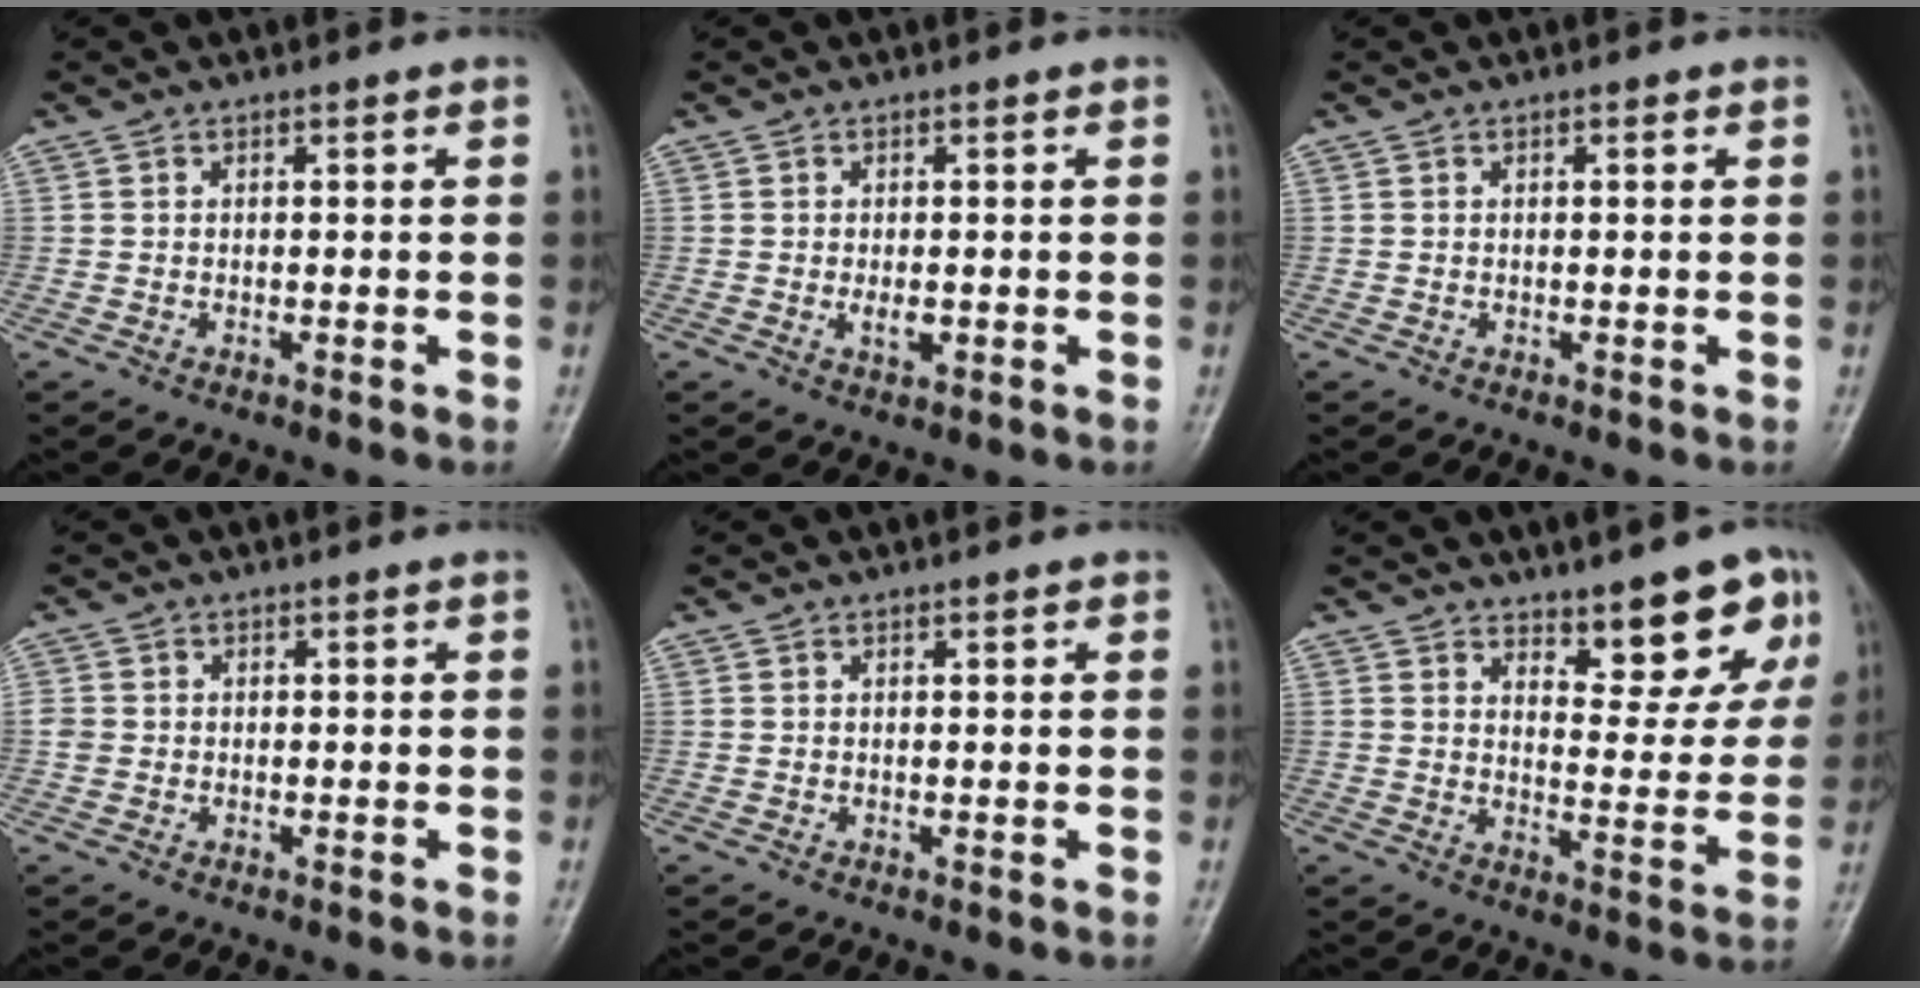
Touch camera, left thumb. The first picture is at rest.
{"total": 2.4, "force": [-0.2, 1.2, 2.1], "torque": [-0.035, -0.005, -0.002]}
{"total": 0.6, "force": [0.2, 0.2, 0.5], "torque": [-0.009, 0.000, 0.003]}
{"total": 1.8, "force": [-0.1, 1.7, 0.7], "torque": [-0.007, 0.005, -0.001]}
{"total": 0.7, "force": [0.4, 0.2, 0.5], "torque": [-0.008, 0.000, 0.004]}
{"total": 10.0, "force": [6.8, 3.6, 6.5], "torque": [-0.045, -0.048, 0.097]}